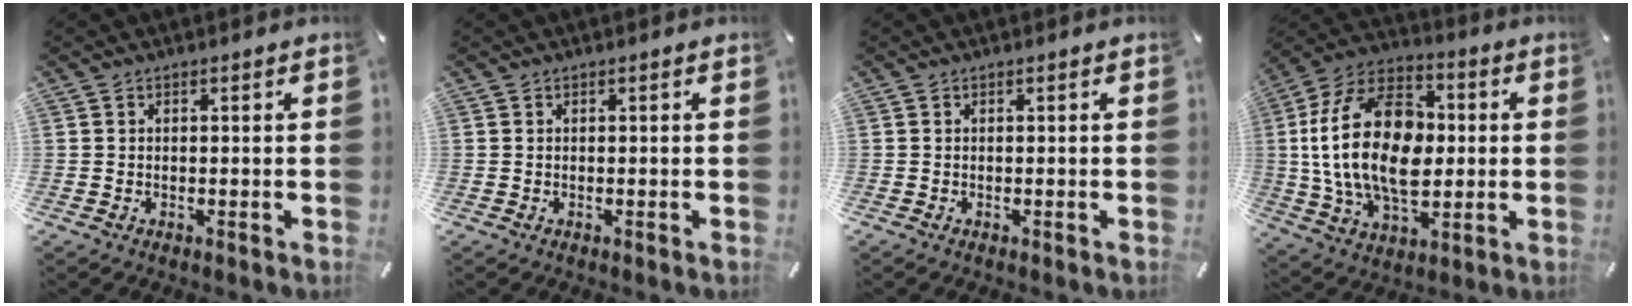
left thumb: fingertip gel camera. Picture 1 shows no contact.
{"total": 0.0}
{"total": 0.0}
{"total": 23.2, "force": [0.1, 15.6, 17.1], "torque": [-0.347, 0.008, -0.002]}